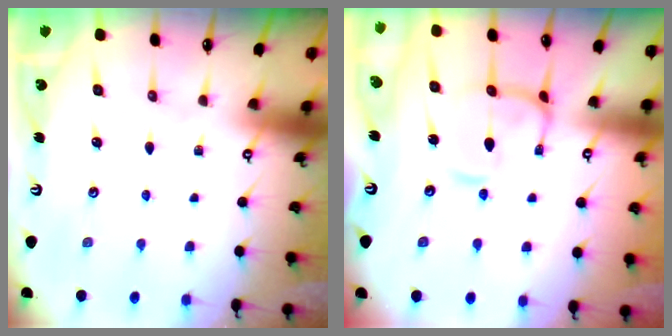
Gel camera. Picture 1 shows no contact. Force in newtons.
{"total": 3.2, "press": 3.1, "slide": 0.5}